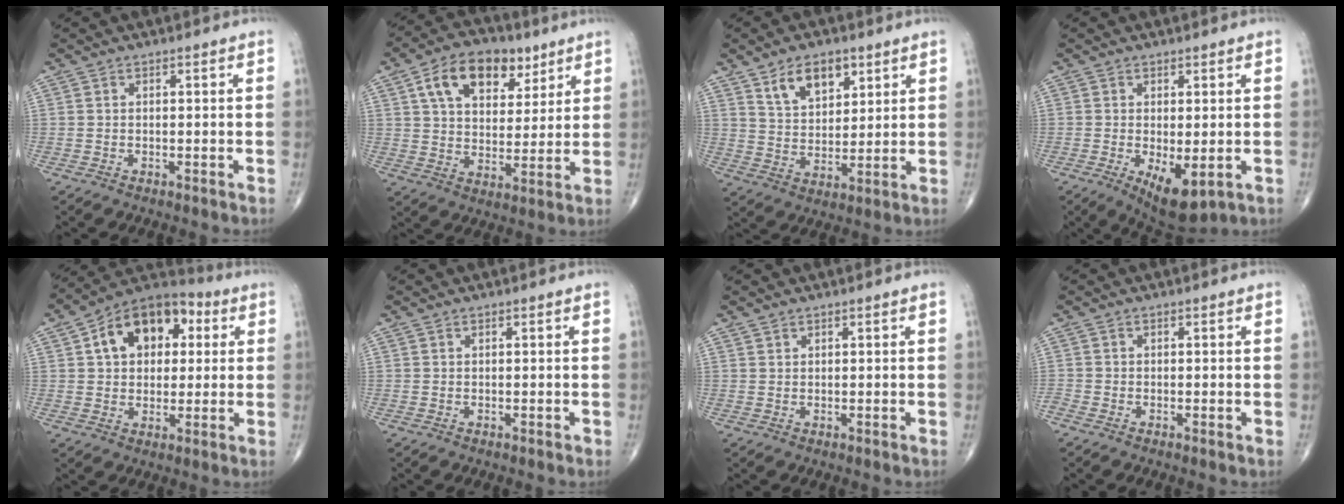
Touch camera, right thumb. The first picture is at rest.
{"total": 15.1, "force": [7.4, 9.2, 9.5], "torque": [-0.121, -0.017, 0.125]}
{"total": 9.7, "force": [5.4, 5.5, 5.8], "torque": [-0.074, -0.031, 0.101]}
{"total": 7.9, "force": [-2.1, 3.4, 6.8], "torque": [-0.105, -0.019, -0.019]}
{"total": 15.7, "force": [4.3, 10.6, 10.8], "torque": [-0.127, 0.017, 0.060]}
{"total": 0.0}
{"total": 0.7, "force": [0.6, 0.4, 0.0], "torque": [0.006, -0.004, 0.008]}
{"total": 1.2, "force": [-0.6, 0.6, 1.0], "torque": [-0.024, -0.006, -0.017]}